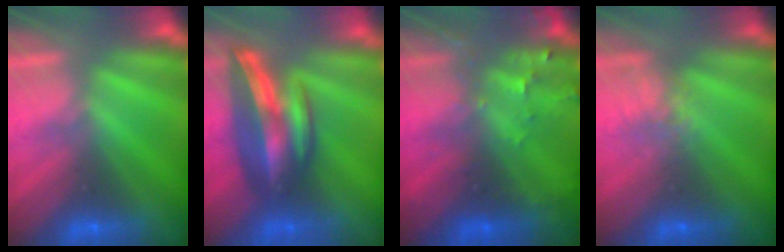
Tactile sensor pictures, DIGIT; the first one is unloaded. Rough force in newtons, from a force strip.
{"total": 6.9}
{"total": 7.7}
{"total": 2.2}